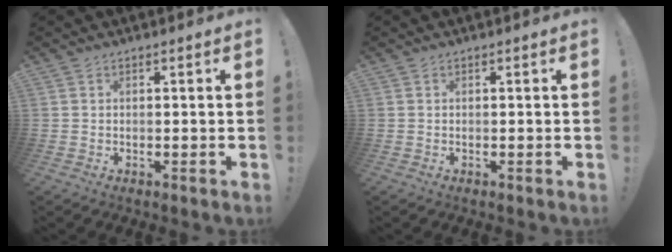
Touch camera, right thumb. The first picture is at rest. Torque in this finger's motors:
{"motor_torque": [0.00, 0.00, 0.00, 0.00, 0.00]}